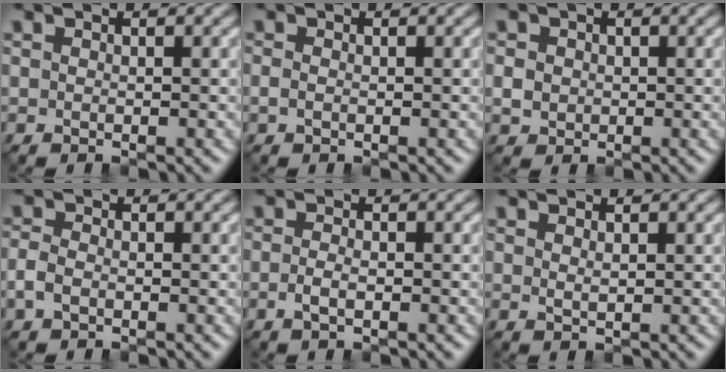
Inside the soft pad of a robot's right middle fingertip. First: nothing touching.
{"total": 0.7, "force": [-0.2, 0.4, 0.5], "torque": [-0.015, -0.002, -0.007]}
{"total": 1.7, "force": [-0.1, 1.5, 0.7], "torque": [-0.012, -0.003, -0.003]}
{"total": 1.8, "force": [-0.7, 1.1, 1.2], "torque": [-0.026, 0.003, -0.019]}
{"total": 1.4, "force": [-0.5, 0.6, 1.2], "torque": [-0.028, -0.002, -0.012]}
{"total": 0.7, "force": [0.4, 0.2, 0.5], "torque": [-0.010, -0.002, 0.009]}